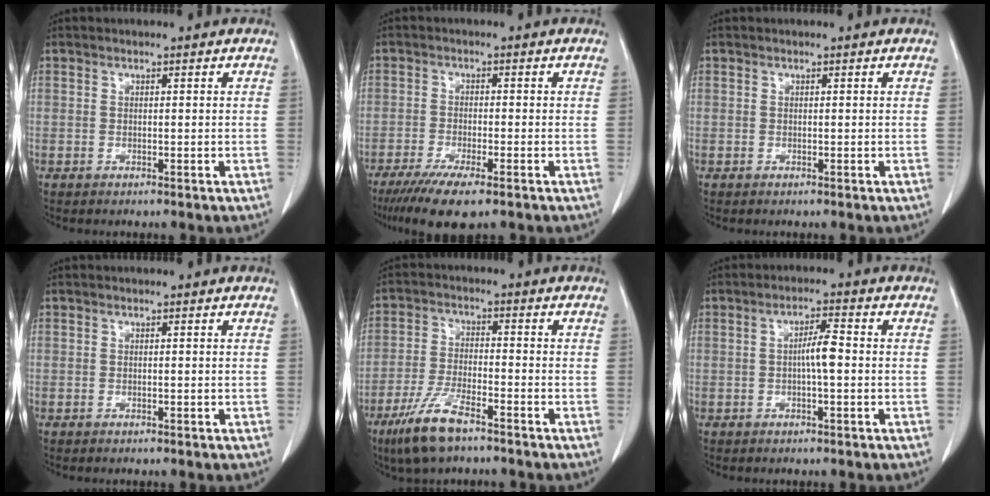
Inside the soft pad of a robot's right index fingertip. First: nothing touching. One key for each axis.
{"total": 7.4, "fx": -5.1, "fy": 1.2, "fz": 5.3, "tx": -0.091, "ty": -0.017, "tz": -0.084}
{"total": 0.0}
{"total": 0.0}
{"total": 8.5, "fx": -5.9, "fy": 1.8, "fz": 5.9, "tx": -0.128, "ty": -0.016, "tz": -0.110}
{"total": 4.0, "fx": -0.2, "fy": 0.2, "fz": 4.0, "tx": -0.073, "ty": 0.005, "tz": -0.004}